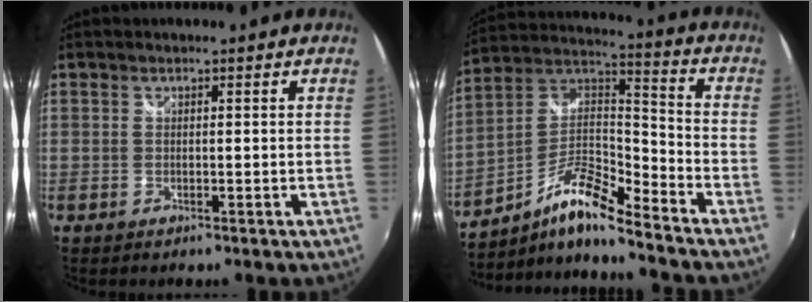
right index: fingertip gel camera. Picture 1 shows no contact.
{"total": 12.7, "force": [-8.9, 2.1, 8.8], "torque": [-0.174, 0.005, -0.176]}